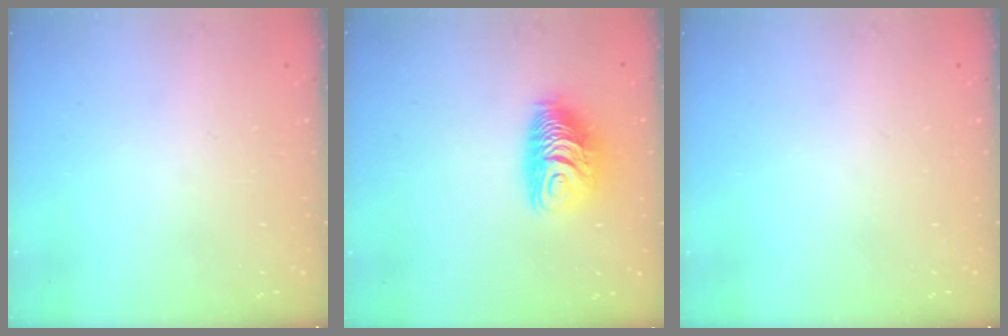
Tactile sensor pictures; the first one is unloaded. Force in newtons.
{"total": 10.0, "press": 10.0, "slide": 0.9}
{"total": 0.0}